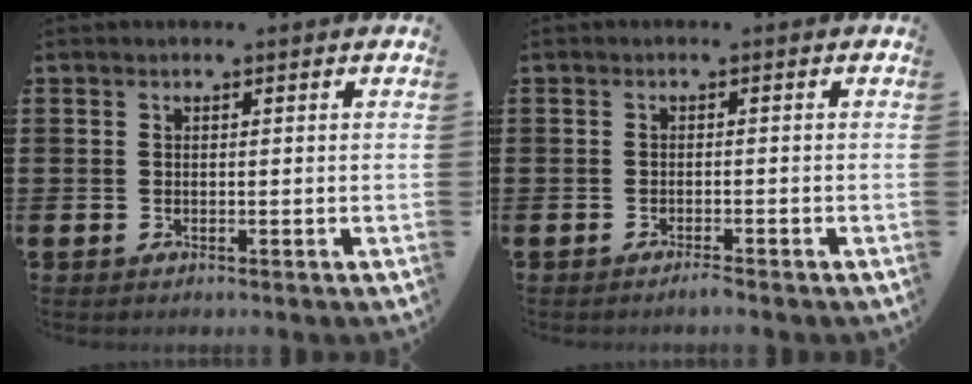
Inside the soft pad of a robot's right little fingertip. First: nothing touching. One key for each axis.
{"total": 1.0, "fx": -0.9, "fy": -0.1, "fz": 0.4, "tx": -0.007, "ty": -0.002, "tz": -0.018}